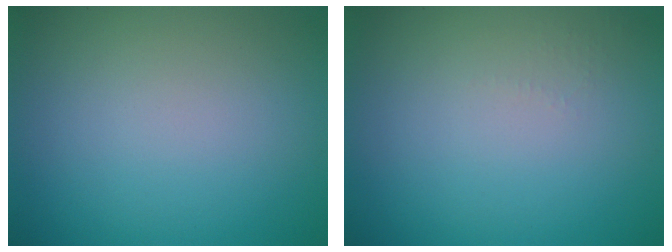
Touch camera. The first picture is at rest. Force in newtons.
{"total": 0.6, "press": 0.6, "slide": 0.3}